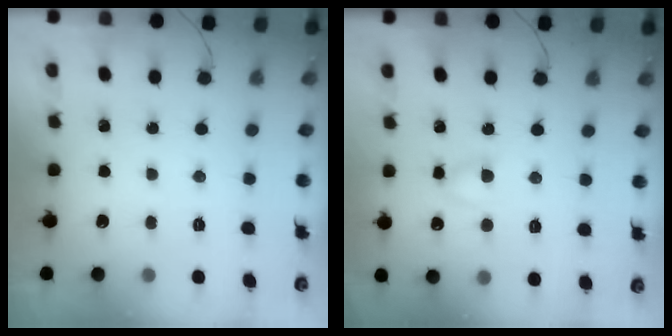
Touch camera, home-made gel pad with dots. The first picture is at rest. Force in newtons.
{"total": 3.8, "press": 3.6, "slide": 1.3}